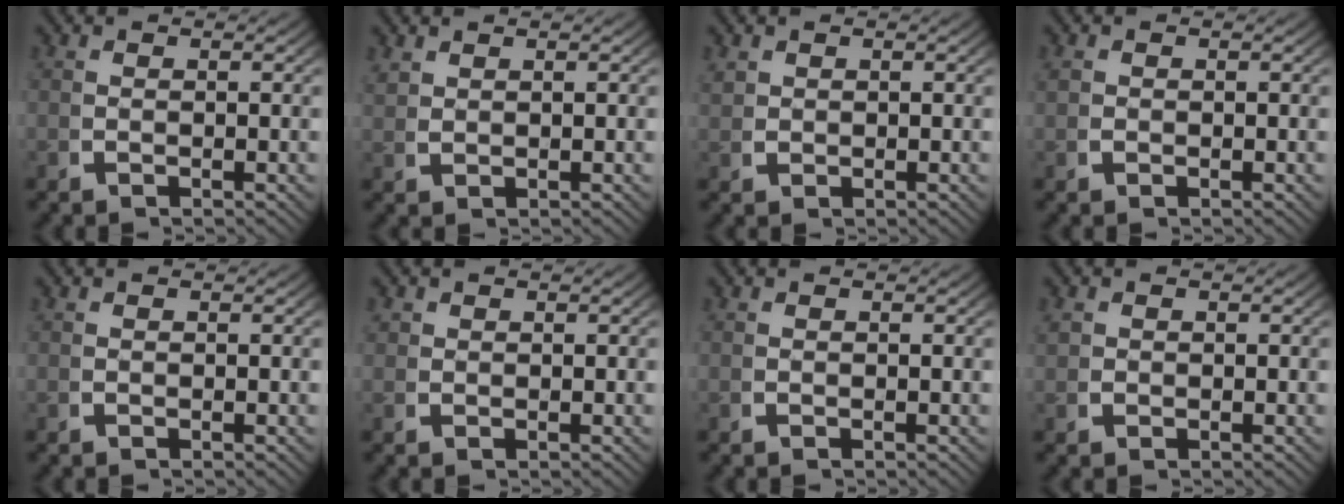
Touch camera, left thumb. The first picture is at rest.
{"total": 1.3, "force": [1.2, 0.4, 0.3], "torque": [-0.006, 0.004, 0.030]}
{"total": 1.6, "force": [0.7, 1.3, 0.6], "torque": [-0.016, -0.002, 0.017]}
{"total": 0.9, "force": [0.1, 0.8, 0.3], "torque": [-0.016, -0.005, 0.004]}
{"total": 0.0}
{"total": 1.1, "force": [0.5, 0.9, 0.3], "torque": [-0.010, -0.006, 0.012]}
{"total": 0.0}
{"total": 1.3, "force": [0.2, 1.2, 0.5], "torque": [-0.018, -0.005, 0.007]}